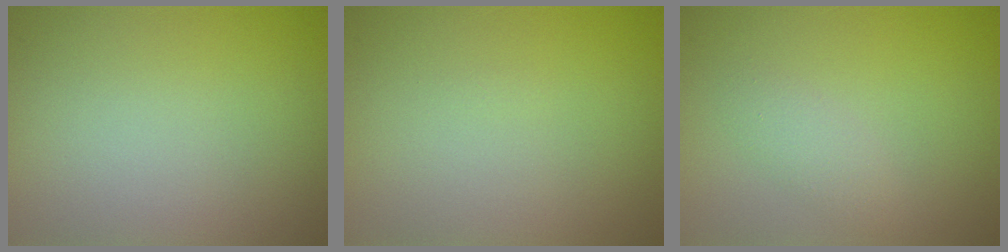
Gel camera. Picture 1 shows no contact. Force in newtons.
{"total": 0.0}
{"total": 1.4, "press": 1.4, "slide": 0.1}